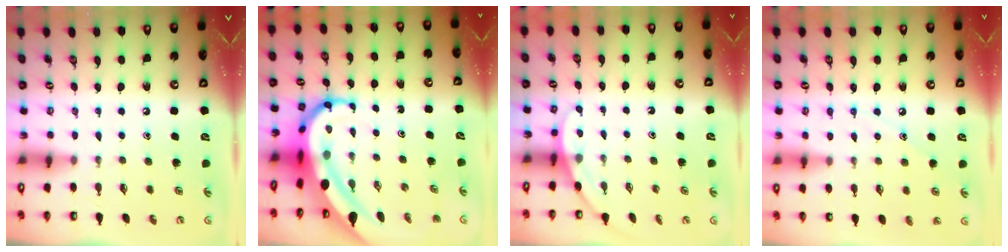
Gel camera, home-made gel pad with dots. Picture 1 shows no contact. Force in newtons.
{"total": 11.9, "press": 11.8, "slide": 1.5}
{"total": 2.8, "press": 2.8, "slide": 0.2}
{"total": 7.1, "press": 7.1, "slide": 0.4}